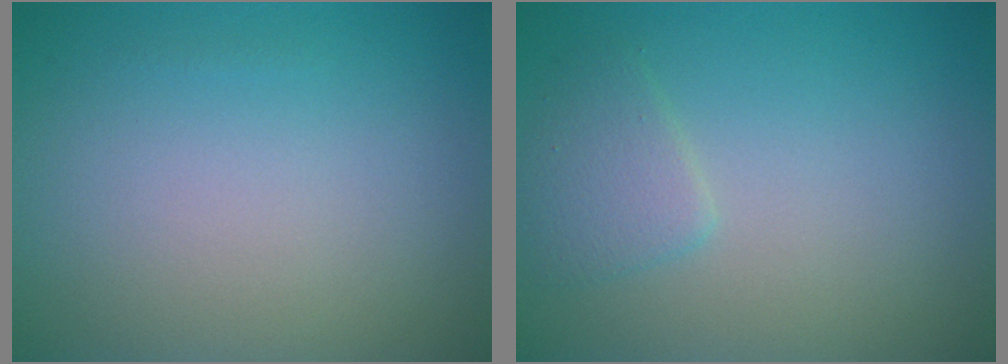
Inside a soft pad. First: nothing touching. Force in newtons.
{"total": 1.9, "press": 1.9, "slide": 0.1}